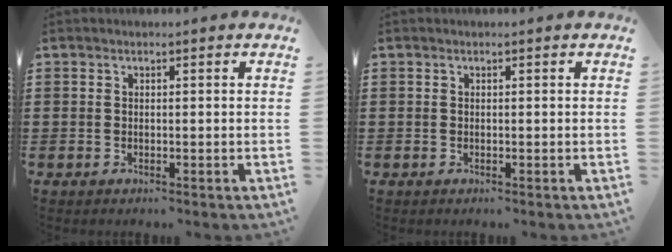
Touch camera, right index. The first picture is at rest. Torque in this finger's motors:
{"motor_torque": [-0.18, 0.18, 0.00, -0.01]}